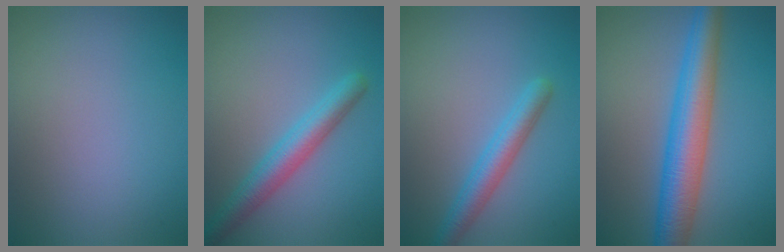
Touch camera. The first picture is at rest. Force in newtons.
{"total": 3.8, "press": 3.8, "slide": 0.1}
{"total": 3.0, "press": 3.0, "slide": 0.1}
{"total": 7.0, "press": 7.0, "slide": 0.0}